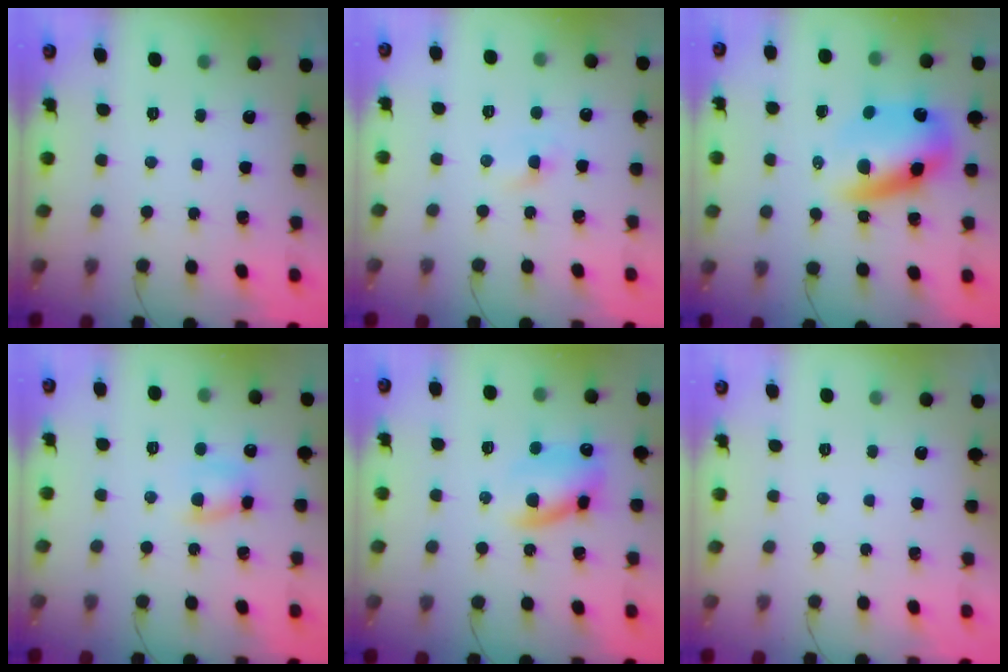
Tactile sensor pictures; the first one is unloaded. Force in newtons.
{"total": 1.0, "press": 0.8, "slide": 0.6}
{"total": 10.9, "press": 10.6, "slide": 2.4}
{"total": 5.6, "press": 5.5, "slide": 1.0}
{"total": 11.5, "press": 11.4, "slide": 2.0}
{"total": 0.0}